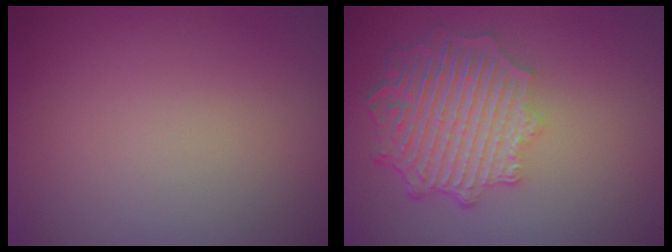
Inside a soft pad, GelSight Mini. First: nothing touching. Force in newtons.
{"total": 6.6, "press": 5.1, "slide": 4.1}